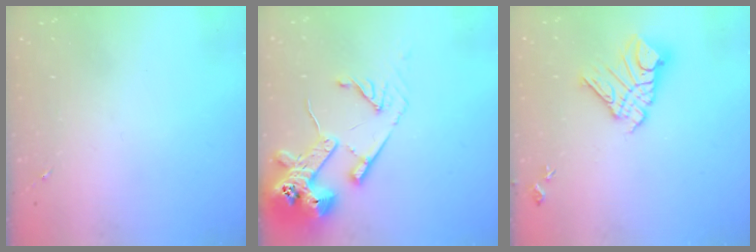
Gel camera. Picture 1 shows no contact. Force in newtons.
{"total": 16.6, "press": 16.5, "slide": 2.0}
{"total": 14.1, "press": 14.1, "slide": 1.4}